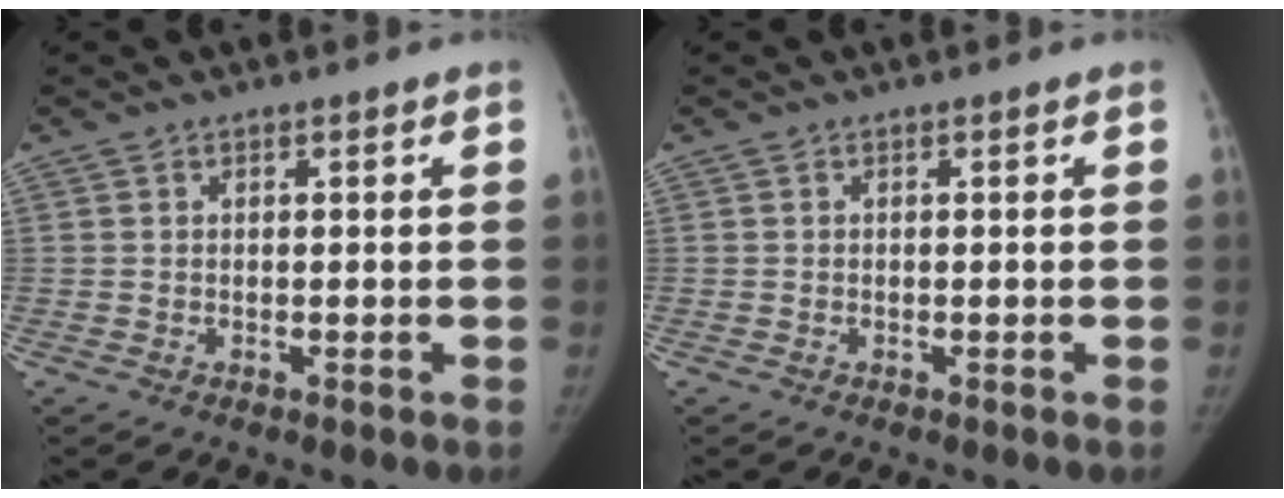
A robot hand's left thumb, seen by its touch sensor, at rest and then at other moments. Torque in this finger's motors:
{"motor_torque": [0.00, 0.00, 0.34, -0.25, 0.00]}